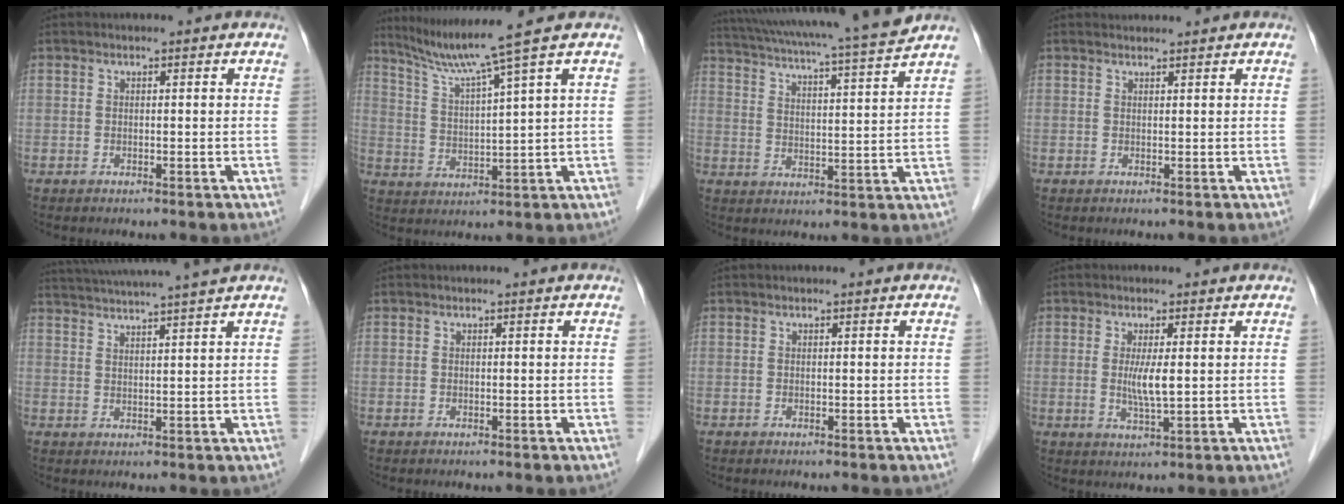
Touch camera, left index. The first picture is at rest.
{"total": 8.7, "force": [6.7, -3.0, 4.7], "torque": [-0.087, -0.009, 0.126]}
{"total": 16.4, "force": [14.5, -1.5, 7.6], "torque": [-0.141, -0.021, 0.209]}
{"total": 1.3, "force": [1.3, -0.1, -0.1], "torque": [-0.007, 0.011, 0.025]}
{"total": 12.6, "force": [11.2, -1.7, 5.4], "torque": [-0.099, 0.001, 0.159]}
{"total": 0.0}
{"total": 0.0}
{"total": 3.7, "force": [0.4, 0.2, 3.7], "torque": [-0.077, -0.009, 0.012]}